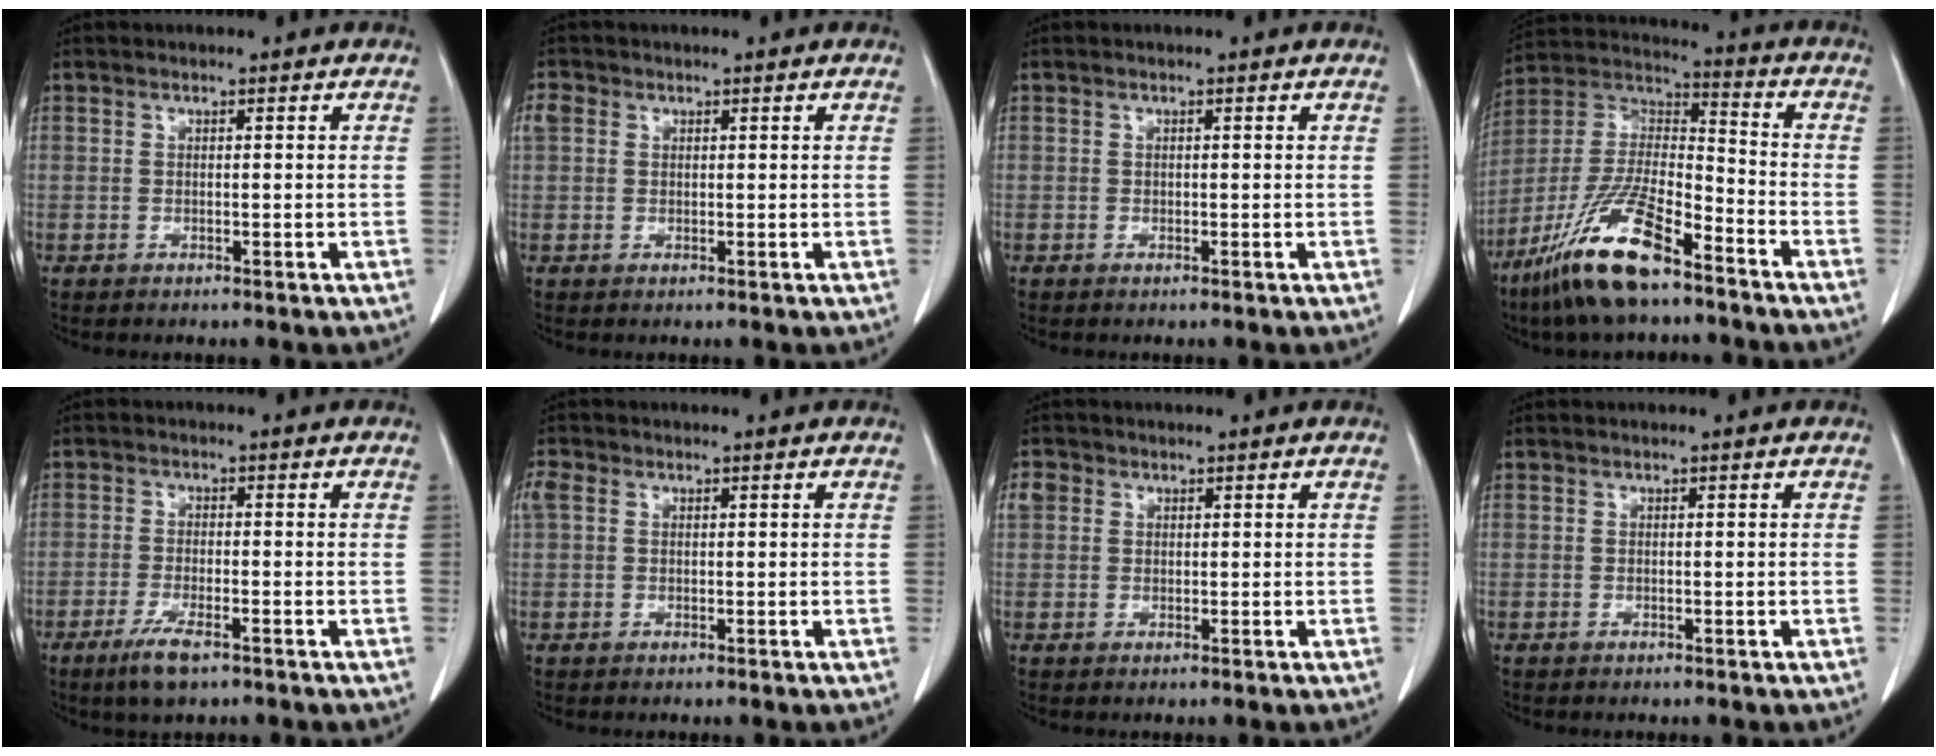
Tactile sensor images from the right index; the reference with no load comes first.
{"total": 2.4, "force": [0.9, 2.0, 0.9], "torque": [-0.027, 0.015, 0.017]}
{"total": 0.0}
{"total": 16.2, "force": [-10.7, 3.5, 11.7], "torque": [-0.247, -0.012, -0.201]}
{"total": 4.8, "force": [-3.1, 0.9, 3.6], "torque": [-0.076, -0.009, -0.053]}
{"total": 2.3, "force": [0.8, 1.7, 1.3], "torque": [-0.052, 0.024, 0.020]}
{"total": 2.6, "force": [1.0, 2.3, 0.8], "torque": [-0.016, 0.013, 0.019]}
{"total": 0.0}